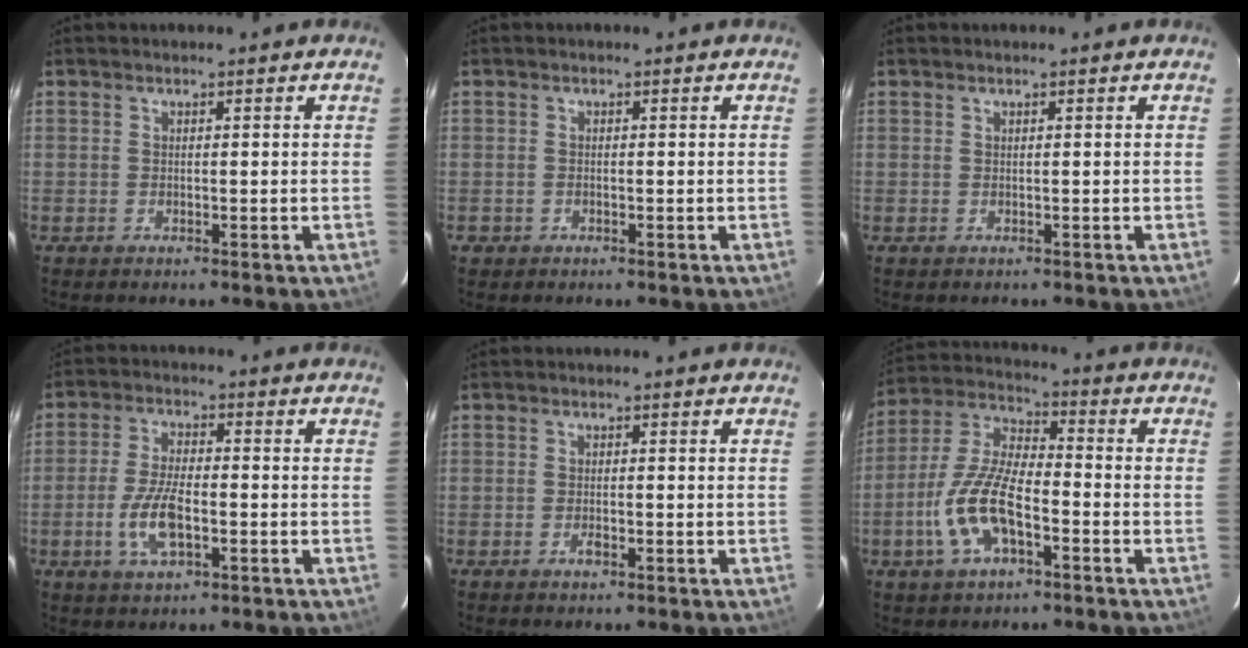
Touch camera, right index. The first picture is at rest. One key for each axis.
{"total": 1.3, "fx": -0.6, "fy": 1.2, "fz": 0.1, "tx": -0.005, "ty": 0.004, "tz": -0.007}
{"total": 0.0}
{"total": 8.3, "fx": -2.6, "fy": 3.3, "fz": 7.1, "tx": -0.151, "ty": -0.002, "tz": -0.048}
{"total": 1.4, "fx": -0.7, "fy": 0.6, "fz": 1.0, "tx": -0.020, "ty": 0.001, "tz": -0.013}
{"total": 13.2, "fx": -5.1, "fy": 5.4, "fz": 10.9, "tx": -0.236, "ty": 0.001, "tz": -0.100}